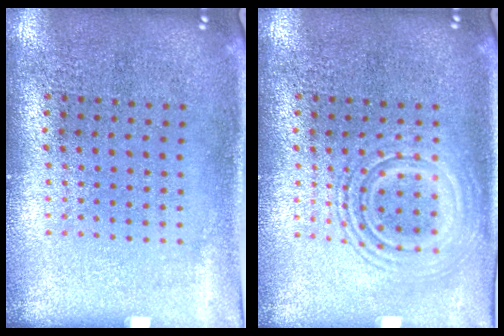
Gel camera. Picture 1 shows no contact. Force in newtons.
{"total": 2.4, "press": 2.4, "slide": 0.4}